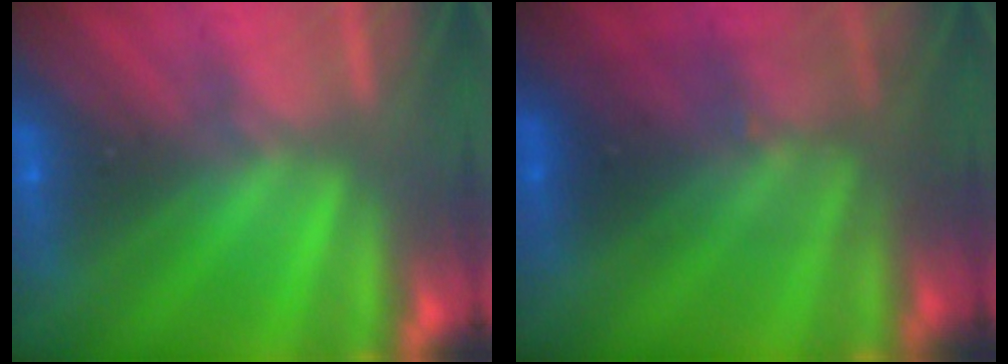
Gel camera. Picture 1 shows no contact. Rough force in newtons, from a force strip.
{"total": 2.8}